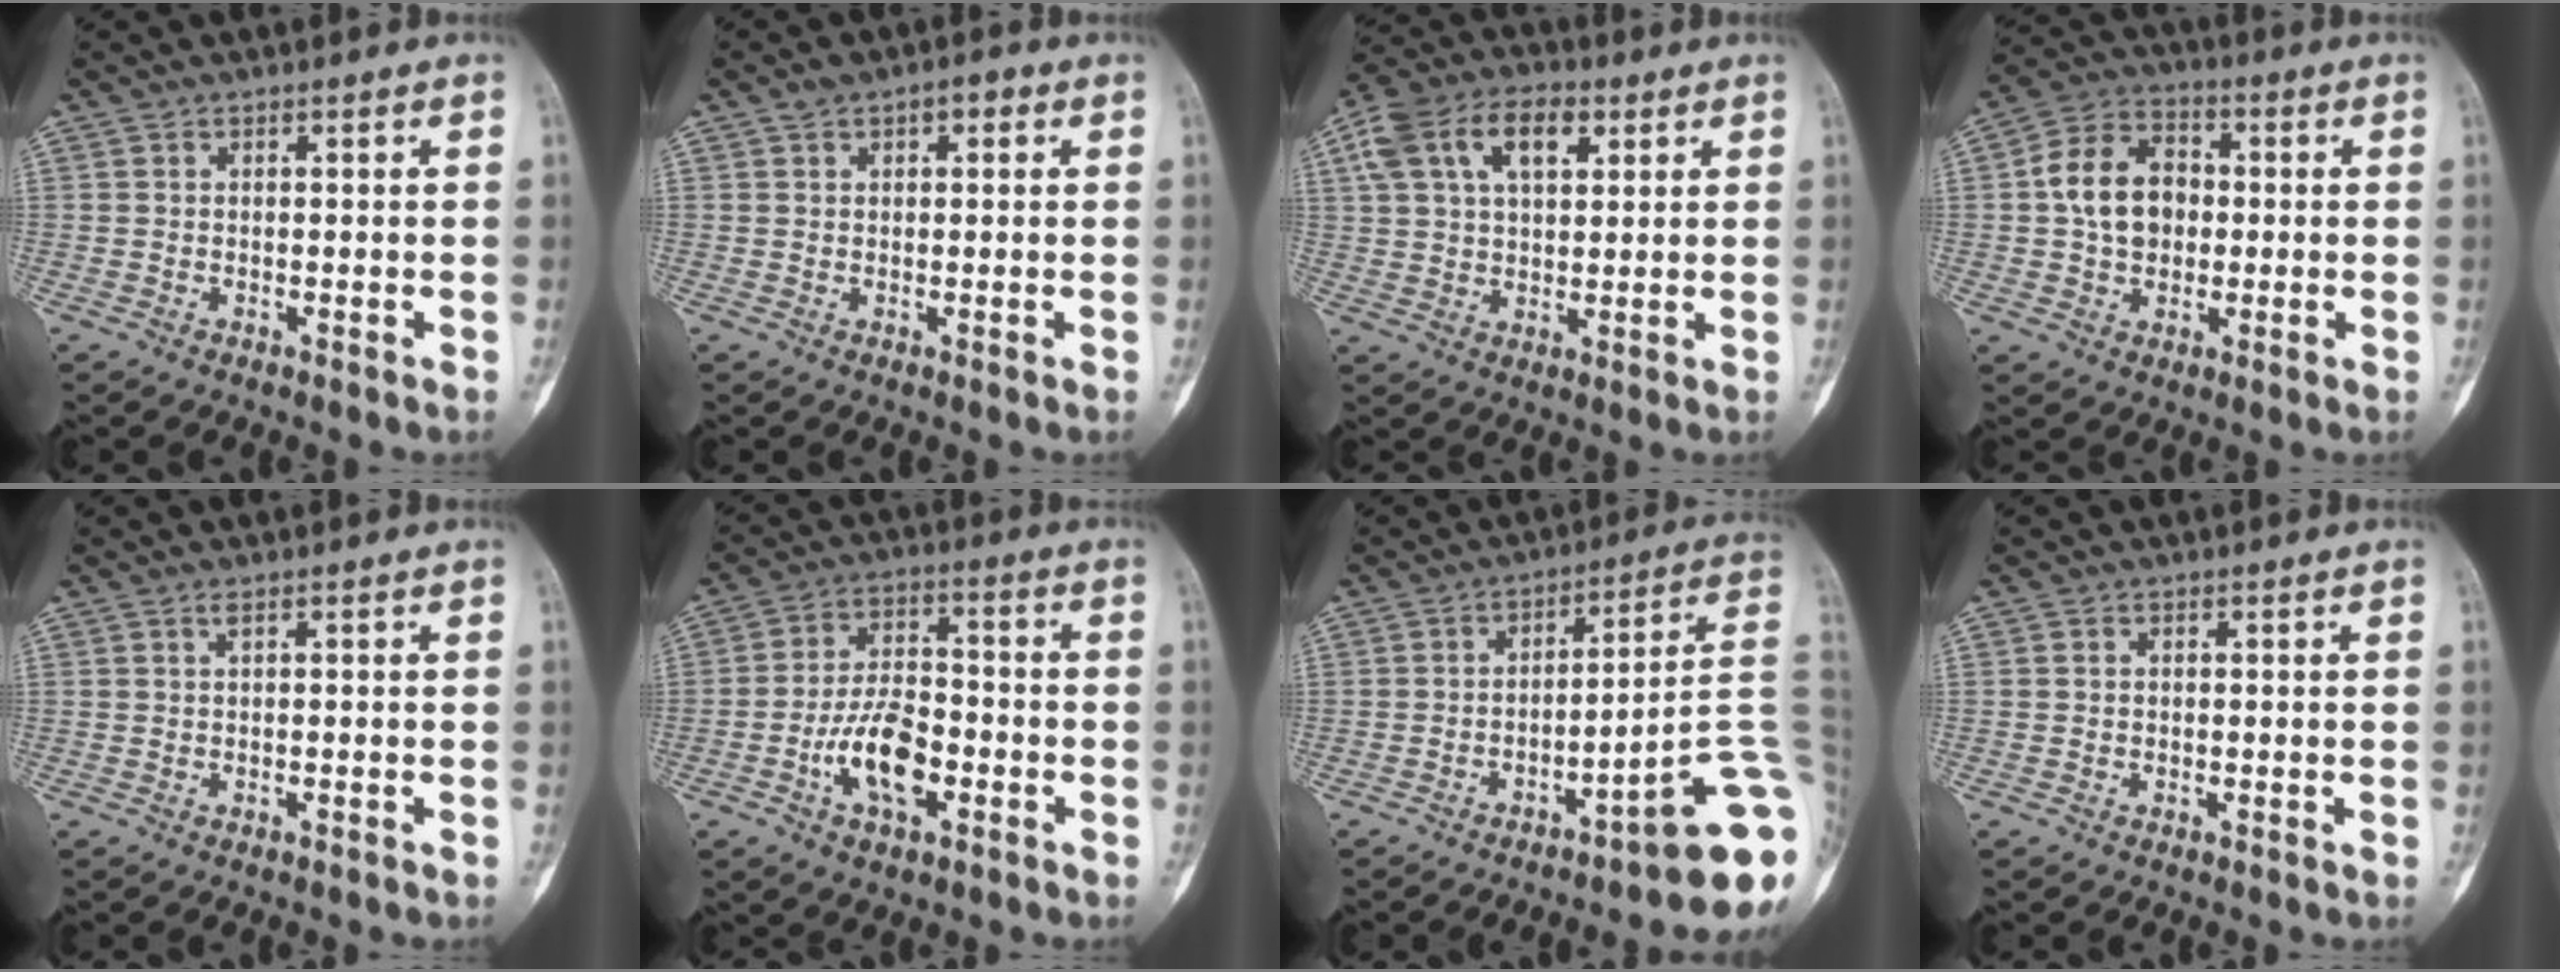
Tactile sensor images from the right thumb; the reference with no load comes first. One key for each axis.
{"total": 3.7, "fx": 1.6, "fy": 2.1, "fz": 2.6, "tx": -0.033, "ty": 0.012, "tz": 0.022}
{"total": 13.8, "fx": 5.3, "fy": 8.2, "fz": 9.7, "tx": -0.173, "ty": 0.013, "tz": 0.095}
{"total": 11.3, "fx": 0.5, "fy": 8.4, "fz": 7.5, "tx": -0.109, "ty": 0.023, "tz": 0.000}
{"total": 0.6, "fx": 0.0, "fy": 0.1, "fz": 0.6, "tx": -0.017, "ty": 0.002, "tz": 0.001}
{"total": 11.1, "fx": -3.8, "fy": 5.7, "fz": 8.7, "tx": -0.148, "ty": 0.028, "tz": -0.069}
{"total": 16.4, "fx": -6.6, "fy": 2.7, "fz": 14.8, "tx": -0.125, "ty": 0.073, "tz": -0.081}
{"total": 0.0}